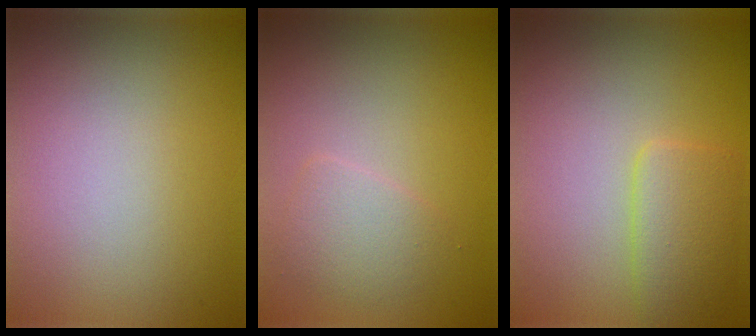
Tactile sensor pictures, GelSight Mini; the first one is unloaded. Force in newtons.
{"total": 1.9, "press": 1.9, "slide": 0.0}
{"total": 2.8, "press": 2.8, "slide": 0.1}